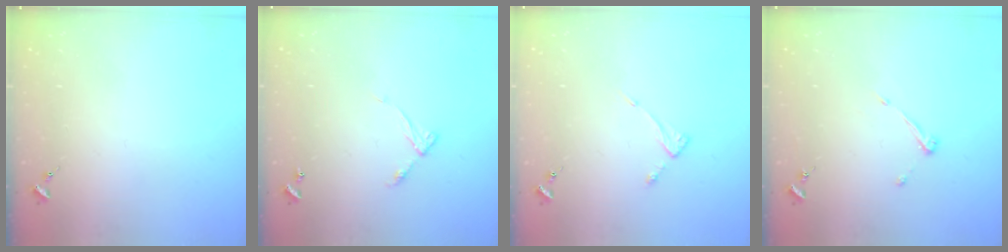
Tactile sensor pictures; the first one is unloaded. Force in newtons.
{"total": 6.5, "press": 6.5, "slide": 0.5}
{"total": 3.9, "press": 3.9, "slide": 0.5}
{"total": 4.0, "press": 4.0, "slide": 0.6}